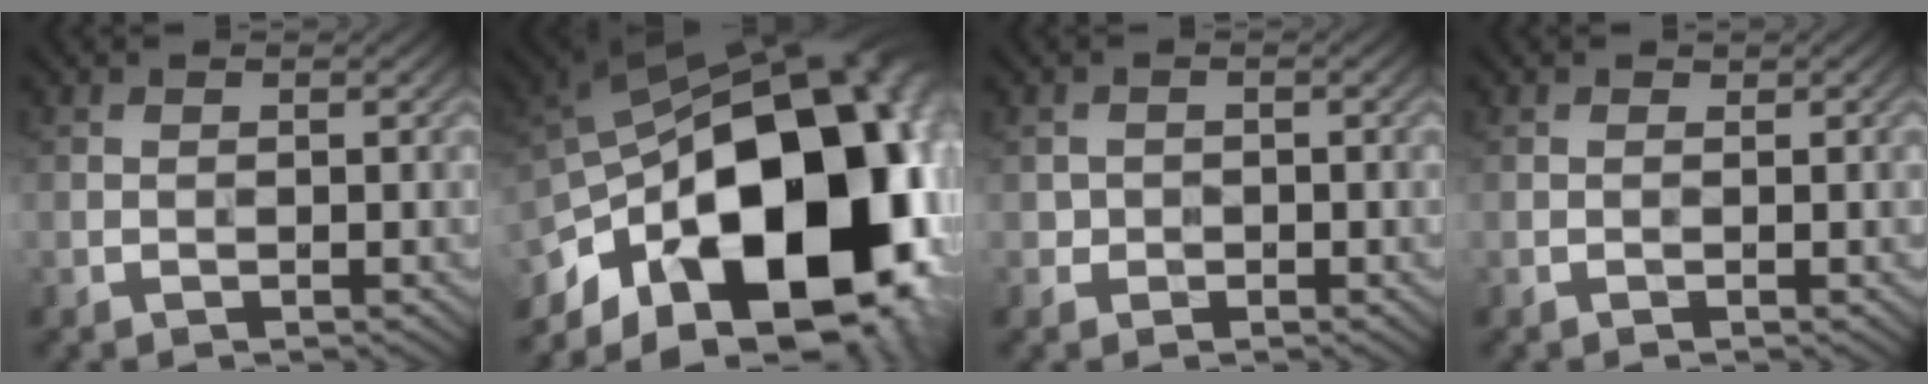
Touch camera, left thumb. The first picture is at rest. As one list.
[{"total": 22.7, "force": [-6.9, 12.6, 17.6], "torque": [-0.307, -0.038, -0.091]}, {"total": 1.2, "force": [-0.3, 1.2, 0.1], "torque": [0.006, -0.001, -0.008]}, {"total": 0.0}]